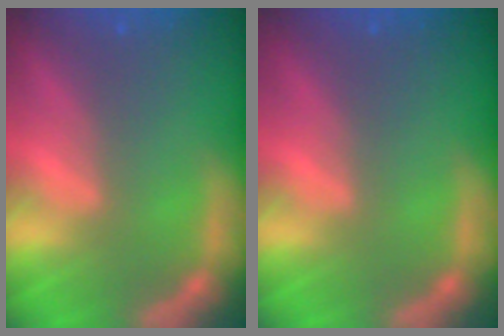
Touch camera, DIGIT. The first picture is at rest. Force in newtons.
{"total": 0.0}